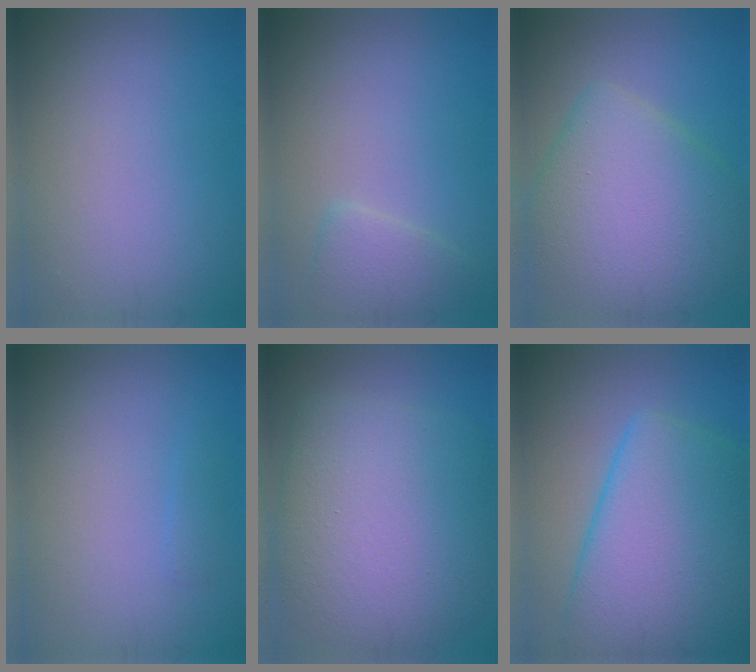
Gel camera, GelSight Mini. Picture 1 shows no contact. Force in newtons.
{"total": 2.2, "press": 2.2, "slide": 0.1}
{"total": 9.3, "press": 9.3, "slide": 0.6}
{"total": 0.8, "press": 0.8, "slide": 0.0}
{"total": 11.6, "press": 11.6, "slide": 0.3}
{"total": 12.0, "press": 12.0, "slide": 0.5}